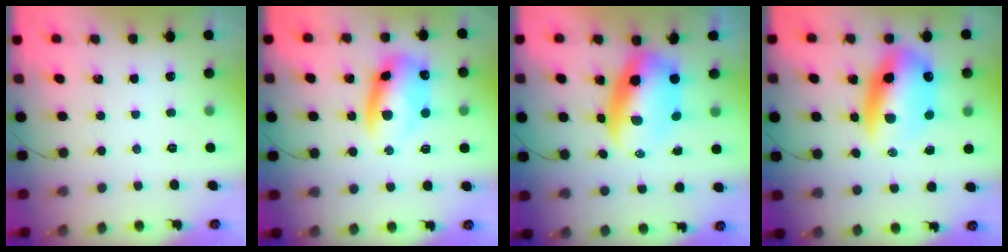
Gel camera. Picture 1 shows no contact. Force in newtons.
{"total": 11.1, "press": 10.8, "slide": 2.3}
{"total": 10.2, "press": 9.9, "slide": 2.6}
{"total": 14.5, "press": 14.1, "slide": 3.6}